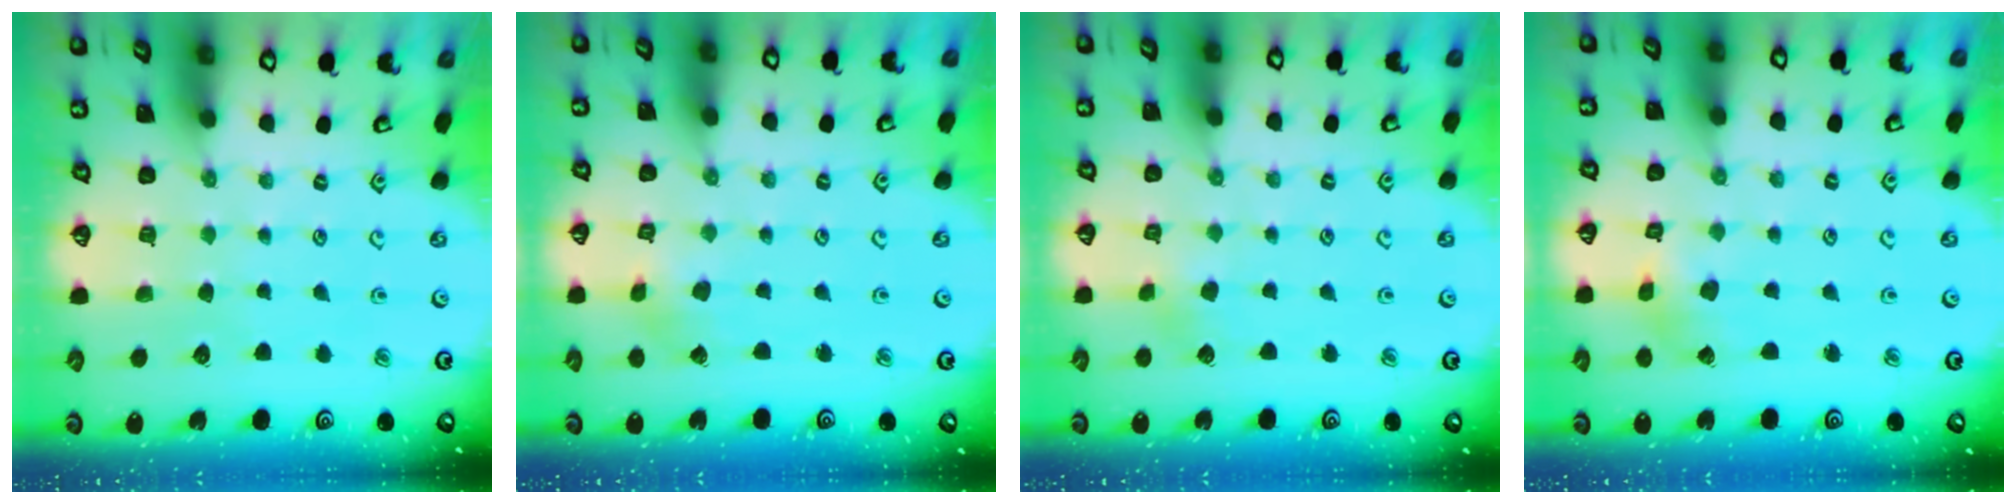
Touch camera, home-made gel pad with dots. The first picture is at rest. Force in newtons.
{"total": 2.1, "press": 2.1, "slide": 0.2}
{"total": 2.9, "press": 2.9, "slide": 0.2}
{"total": 2.6, "press": 2.6, "slide": 0.5}